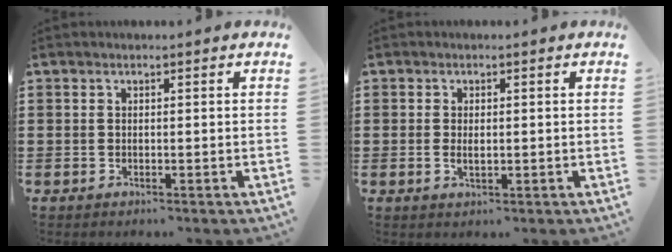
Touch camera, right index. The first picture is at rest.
{"total": 1.6, "force": [0.0, 0.8, 1.4], "torque": [-0.028, 0.004, -0.001]}